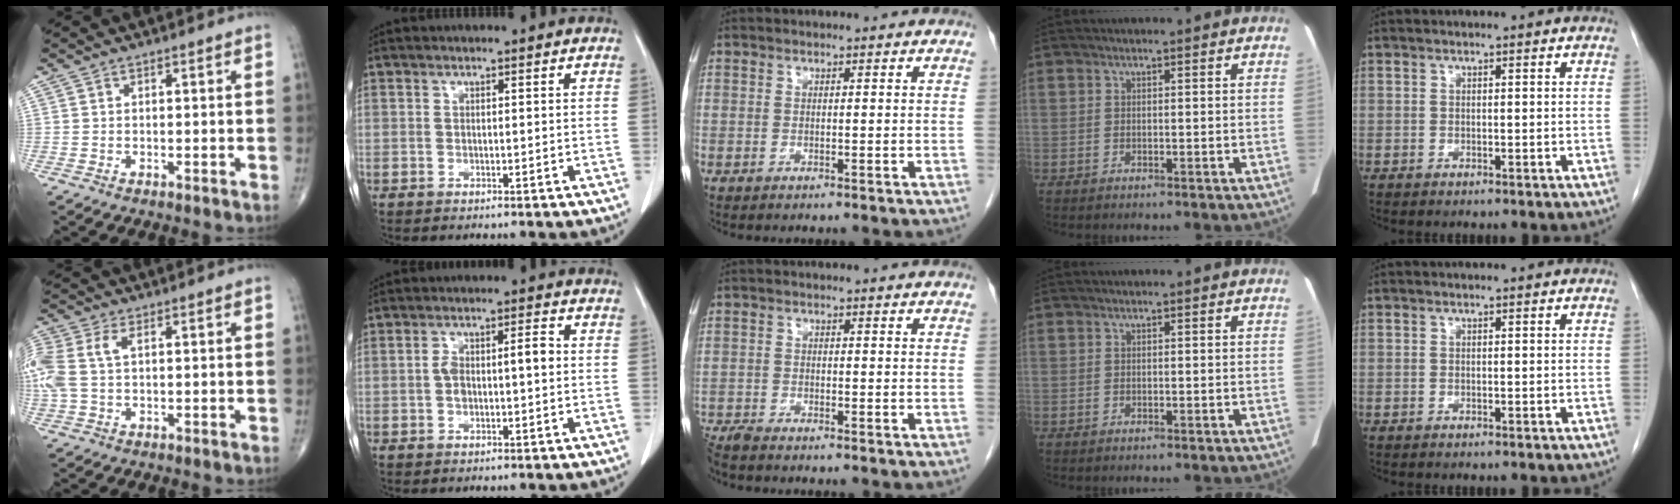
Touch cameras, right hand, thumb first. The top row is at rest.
{"thumb": {"total": 8.4, "force": [1.5, 4.8, 6.7], "torque": [-0.203, 0.026, 0.036]}, "index": {"total": 5.0, "force": [-0.1, 1.8, 4.7], "torque": [-0.095, 0.024, -0.002]}, "middle": {"total": 2.5, "force": [-2.4, -0.2, 0.7], "torque": [-0.016, -0.009, -0.049]}}